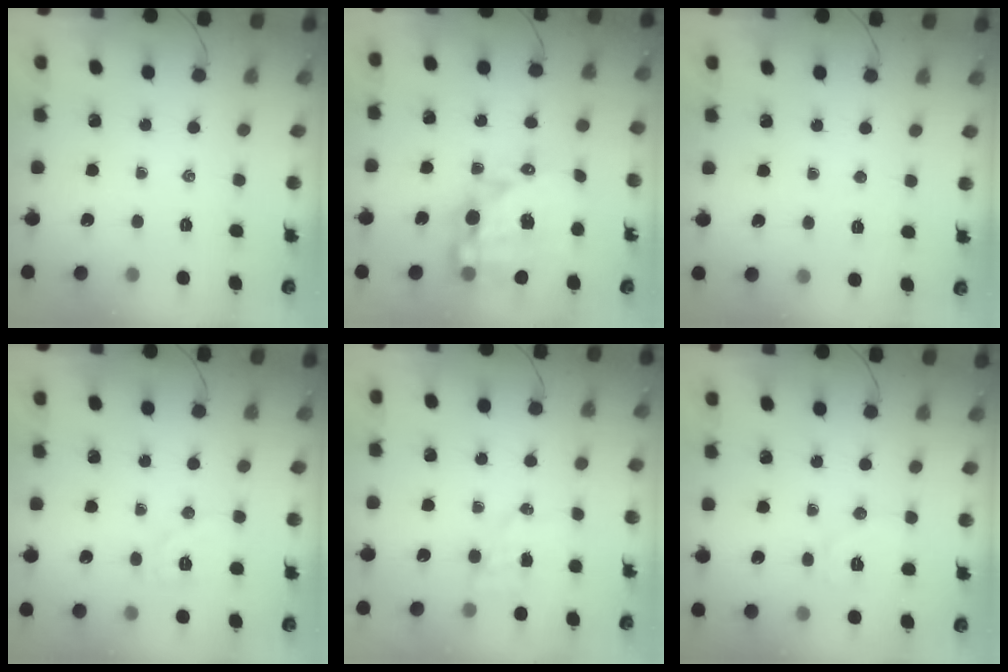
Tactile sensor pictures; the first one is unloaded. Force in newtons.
{"total": 17.1, "press": 16.6, "slide": 3.9}
{"total": 1.9, "press": 1.8, "slide": 0.6}
{"total": 7.4, "press": 7.3, "slide": 1.5}
{"total": 4.5, "press": 4.4, "slide": 0.8}
{"total": 7.3, "press": 7.2, "slide": 0.9}